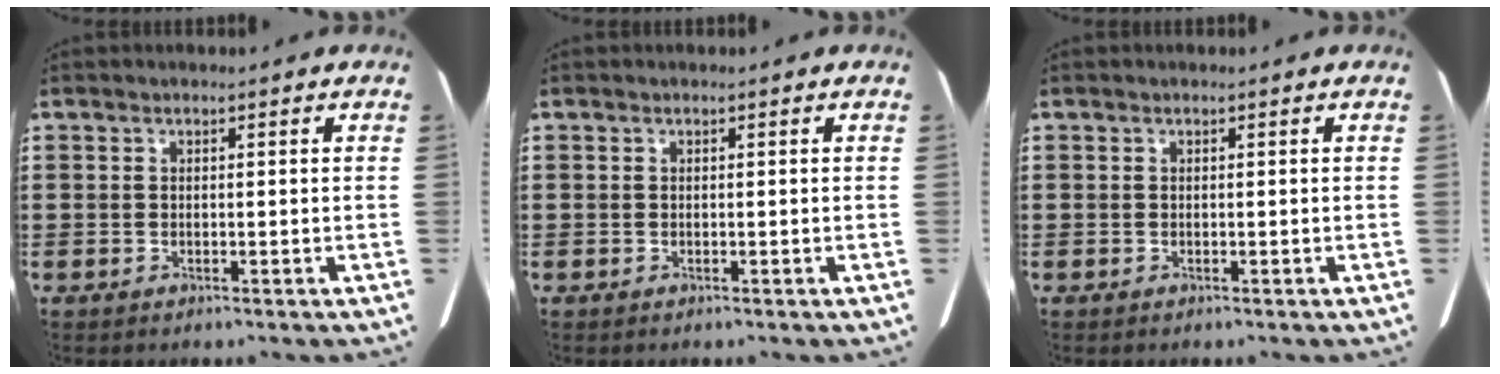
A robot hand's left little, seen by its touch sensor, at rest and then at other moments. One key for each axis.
{"total": 0.0}
{"total": 0.0}